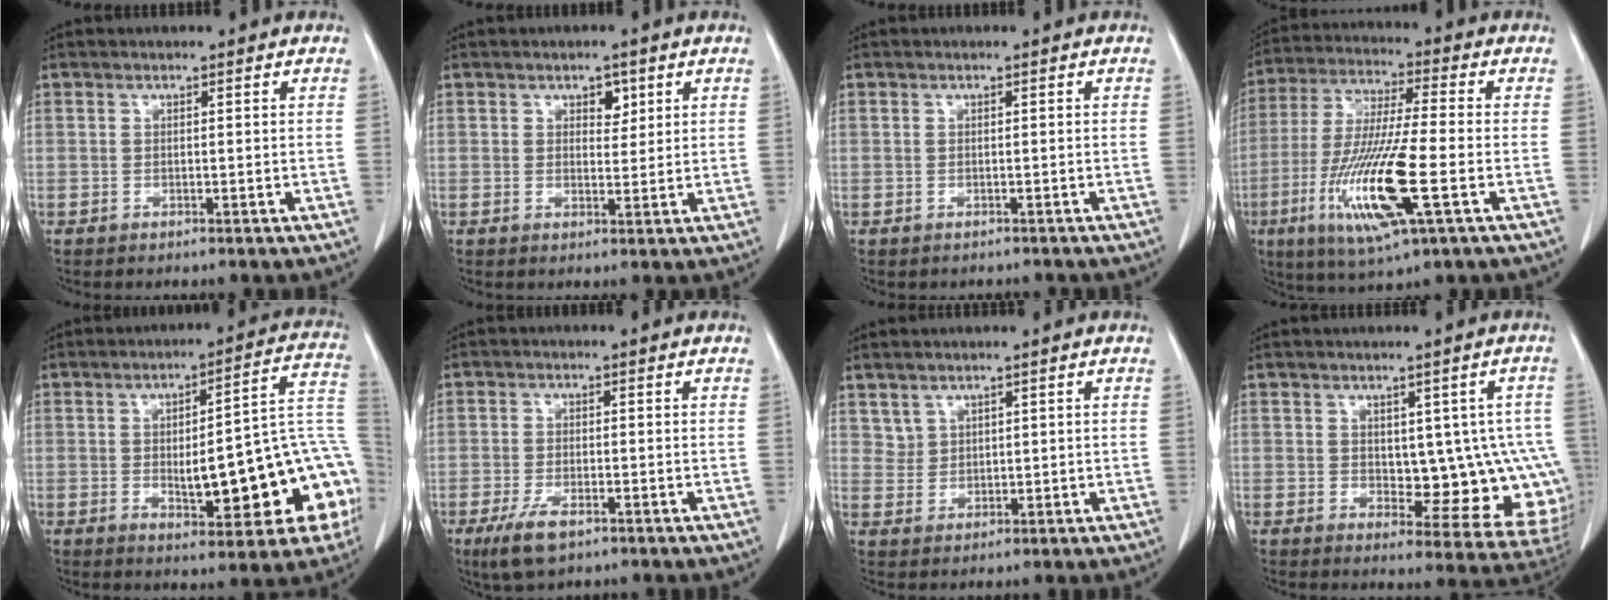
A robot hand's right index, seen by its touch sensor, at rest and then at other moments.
{"total": 2.5, "force": [1.3, 1.6, 1.5], "torque": [-0.017, 0.000, 0.019]}
{"total": 1.4, "force": [-1.0, 0.9, 0.0], "torque": [-0.005, 0.002, -0.014]}
{"total": 16.3, "force": [-5.0, 1.2, 15.4], "torque": [-0.317, -0.026, -0.092]}
{"total": 20.2, "force": [-3.9, 5.1, 19.2], "torque": [-0.168, 0.039, -0.034]}
{"total": 5.1, "force": [-3.0, 2.0, 3.6], "torque": [-0.078, -0.007, -0.051]}
{"total": 2.4, "force": [1.8, 1.6, 0.2], "torque": [0.005, 0.002, 0.035]}
{"total": 11.7, "force": [0.0, 5.4, 10.4], "torque": [-0.099, 0.007, 0.014]}